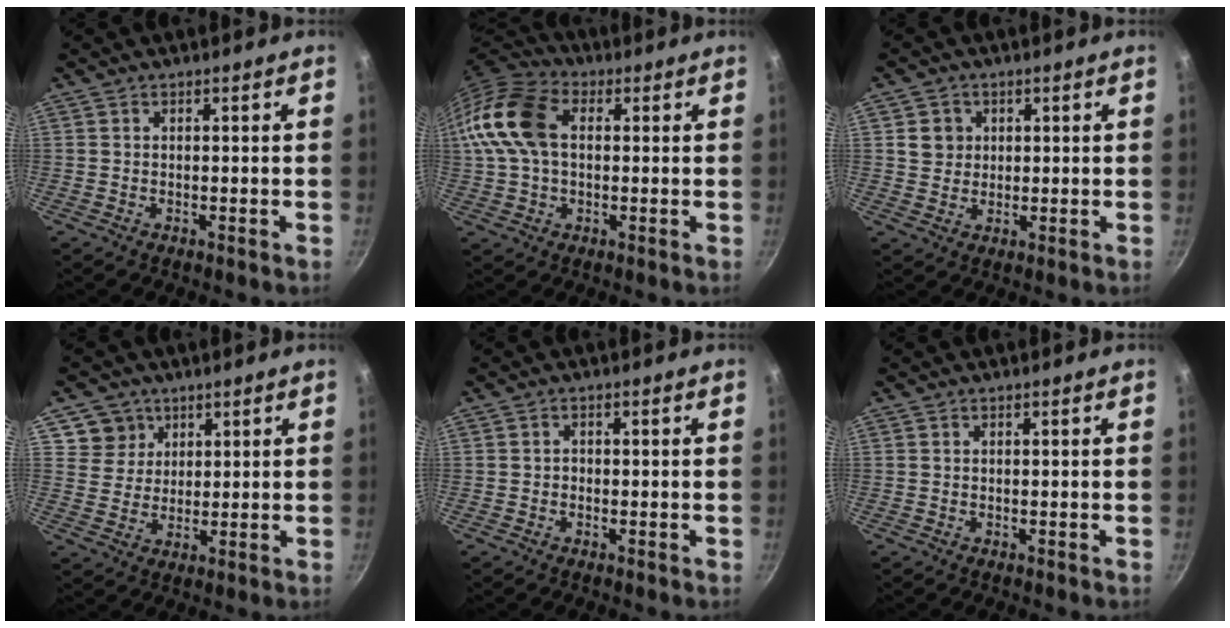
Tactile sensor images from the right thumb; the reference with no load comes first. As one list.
[{"total": 14.1, "force": [1.9, 9.4, 10.4], "torque": [-0.195, 0.026, 0.018]}, {"total": 4.2, "force": [1.1, 3.9, 1.1], "torque": [0.007, 0.003, 0.019]}, {"total": 6.1, "force": [3.2, 5.2, 0.5], "torque": [0.027, -0.004, 0.057]}, {"total": 0.9, "force": [-0.3, 0.7, 0.3], "torque": [-0.006, 0.002, -0.007]}, {"total": 0.0}]